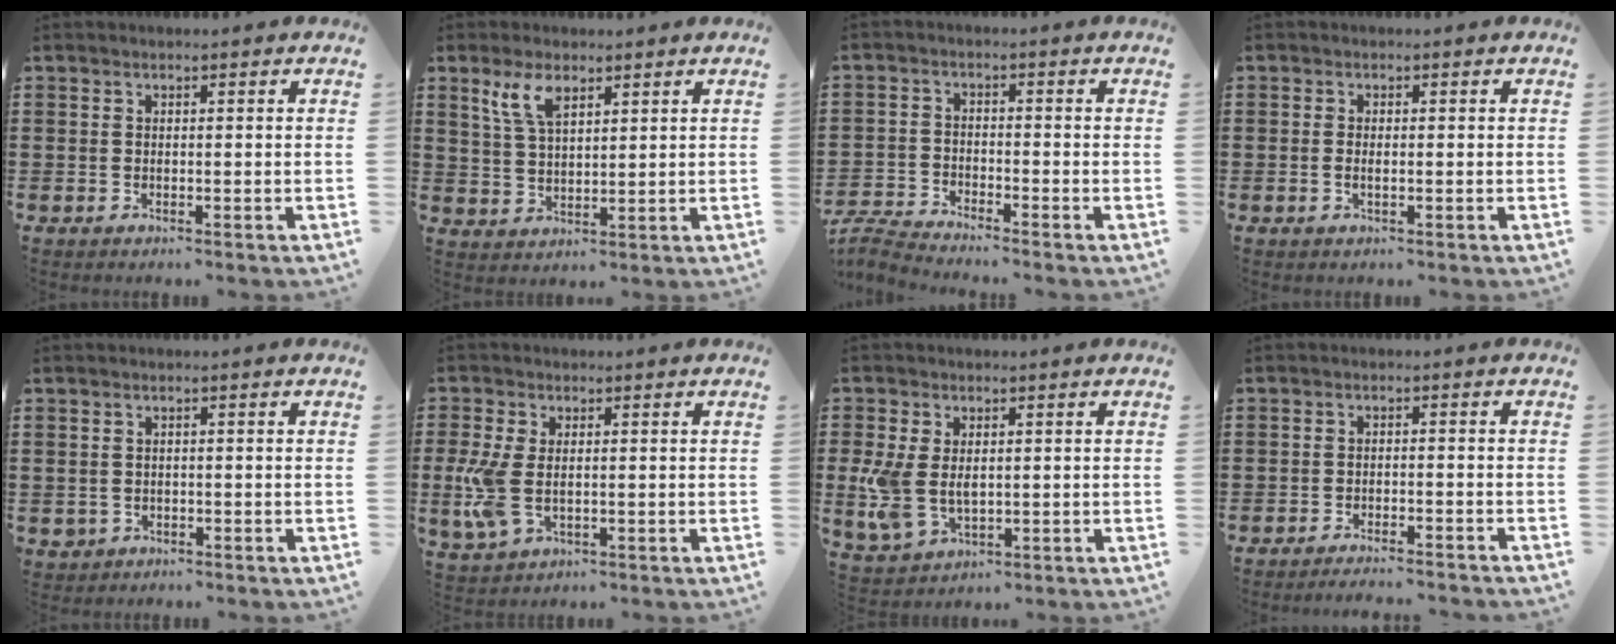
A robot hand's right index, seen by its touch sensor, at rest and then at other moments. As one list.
[{"total": 5.3, "force": [3.1, 2.2, 3.7], "torque": [-0.083, 0.007, 0.056]}, {"total": 3.3, "force": [-3.3, 0.0, 0.4], "torque": [-0.026, 0.000, -0.075]}, {"total": 1.1, "force": [-0.2, 0.3, 1.0], "torque": [-0.019, -0.001, -0.002]}, {"total": 0.7, "force": [-0.3, 0.6, 0.1], "torque": [-0.006, 0.003, -0.009]}, {"total": 6.8, "force": [-0.7, 3.6, 5.7], "torque": [-0.143, -0.007, -0.016]}, {"total": 6.5, "force": [0.1, 4.3, 4.9], "torque": [-0.130, -0.001, -0.002]}, {"total": 2.4, "force": [-2.4, -0.2, 0.3], "torque": [-0.009, 0.001, -0.051]}]